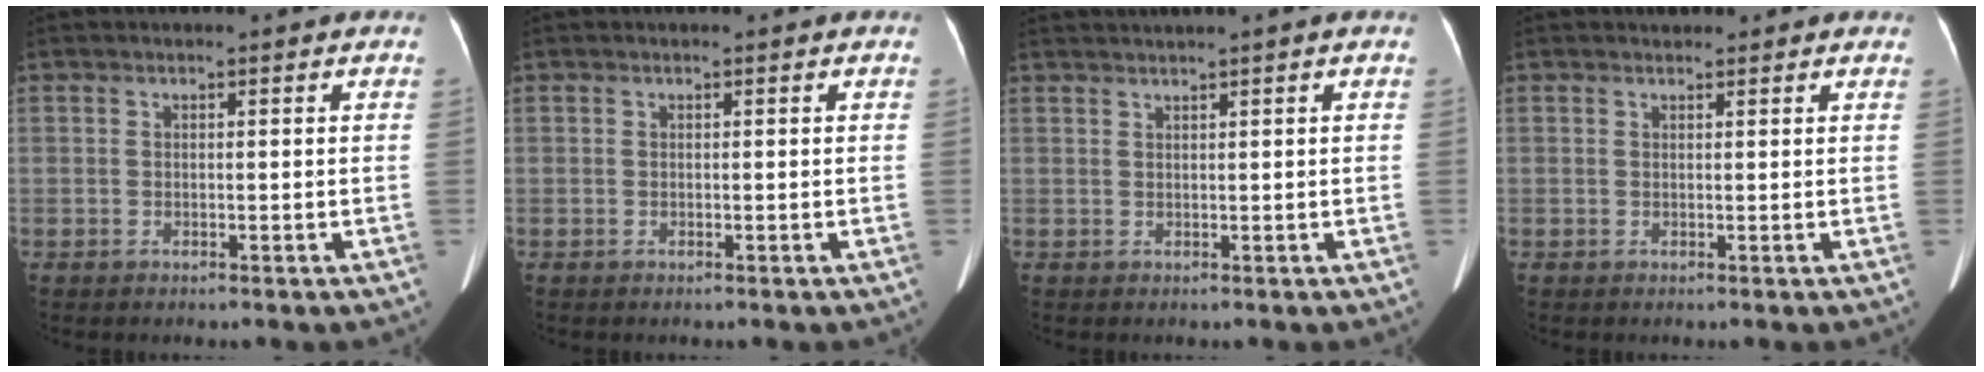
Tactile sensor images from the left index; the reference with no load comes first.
{"total": 0.0}
{"total": 2.3, "force": [1.8, -0.8, 1.1], "torque": [-0.021, 0.015, 0.041]}
{"total": 1.5, "force": [1.2, 0.9, 0.2], "torque": [0.002, 0.017, 0.015]}